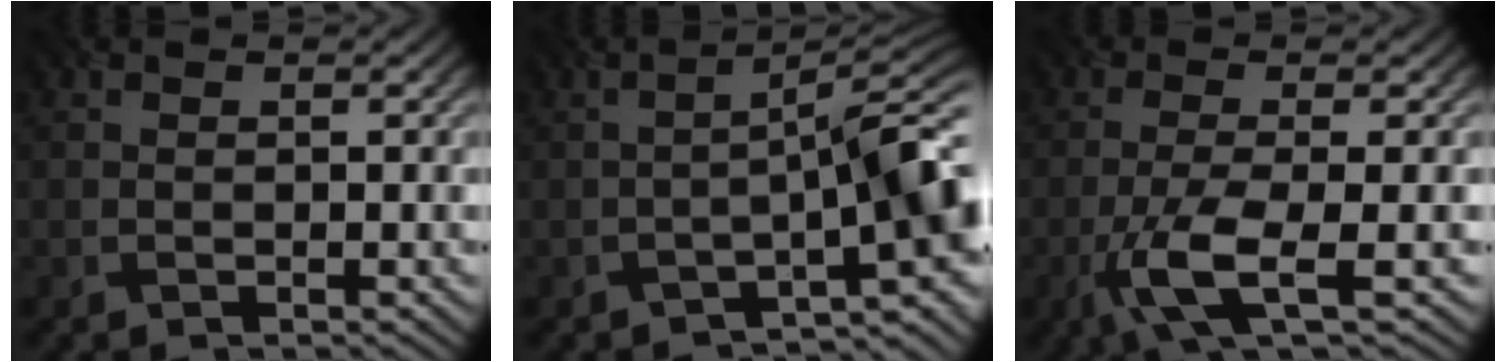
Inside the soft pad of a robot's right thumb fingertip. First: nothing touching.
{"total": 7.7, "force": [-2.9, 1.2, 7.0], "torque": [-0.100, 0.012, -0.050]}
{"total": 7.0, "force": [-2.7, 1.5, 6.2], "torque": [-0.120, 0.000, -0.061]}